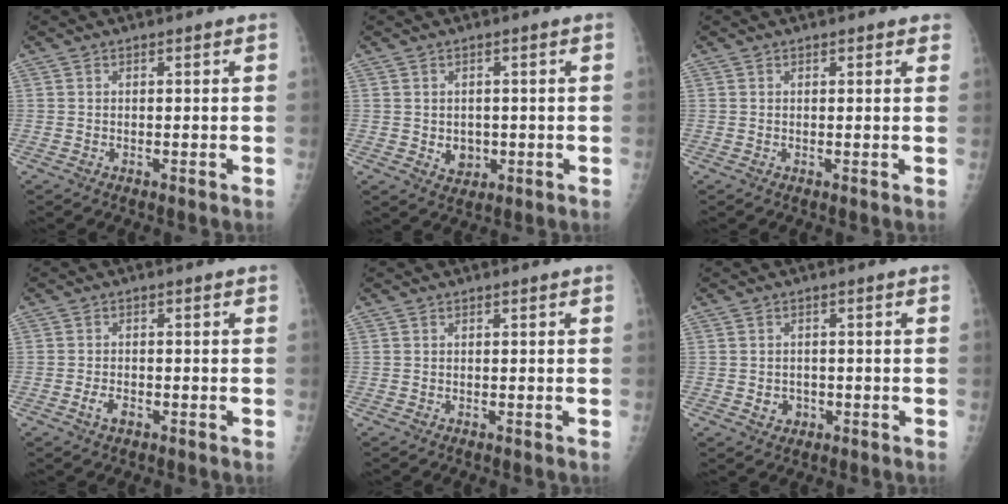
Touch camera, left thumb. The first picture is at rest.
{"total": 3.6, "force": [-0.4, 3.0, 1.8], "torque": [-0.012, -0.001, 0.005]}
{"total": 1.2, "force": [0.9, 0.6, 0.7], "torque": [-0.001, -0.002, 0.007]}
{"total": 2.4, "force": [-1.2, 1.3, 1.6], "torque": [-0.031, 0.007, -0.020]}
{"total": 0.0}
{"total": 2.6, "force": [-0.7, 2.3, 0.9], "torque": [-0.002, 0.004, -0.004]}